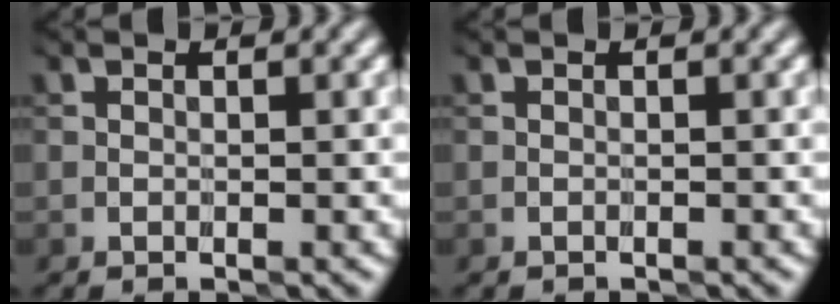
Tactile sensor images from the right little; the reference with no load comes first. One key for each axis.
{"total": 0.0}